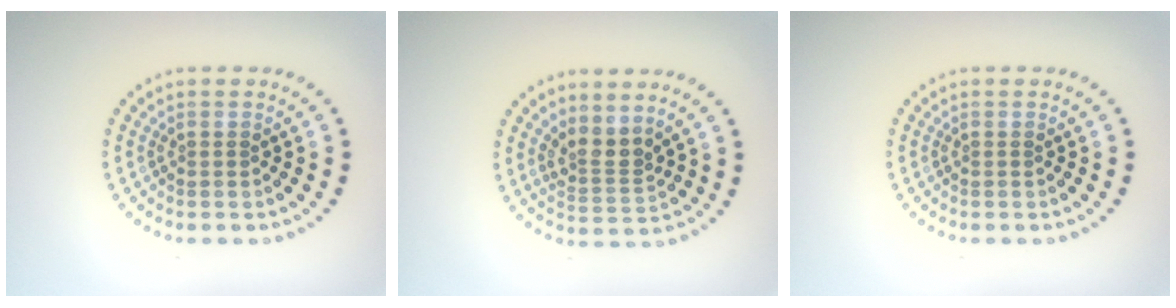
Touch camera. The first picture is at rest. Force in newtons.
{"total": 2.7, "press": 1.8, "slide": 1.9}
{"total": 0.0}